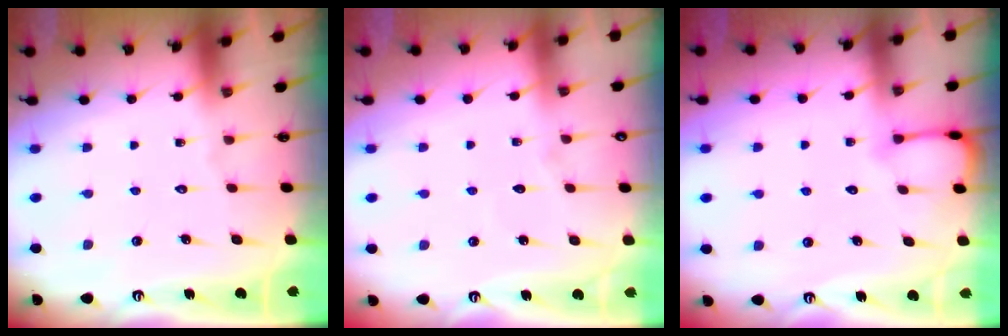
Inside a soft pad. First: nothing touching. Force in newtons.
{"total": 3.7, "press": 3.7, "slide": 0.5}
{"total": 3.5, "press": 3.5, "slide": 0.4}